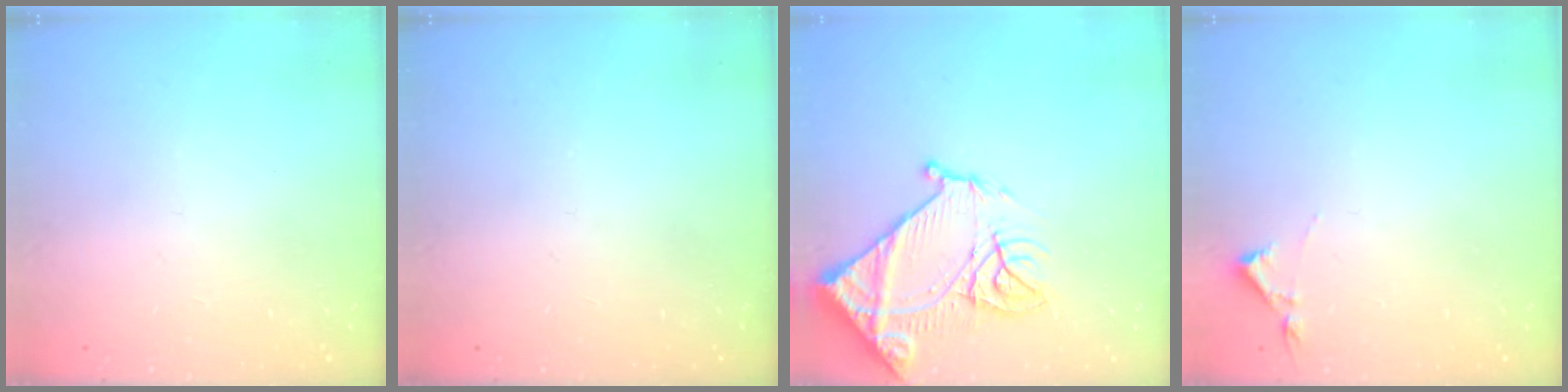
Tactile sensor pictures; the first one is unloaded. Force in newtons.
{"total": 0.0}
{"total": 17.7, "press": 17.6, "slide": 1.9}
{"total": 2.9, "press": 2.9, "slide": 0.5}